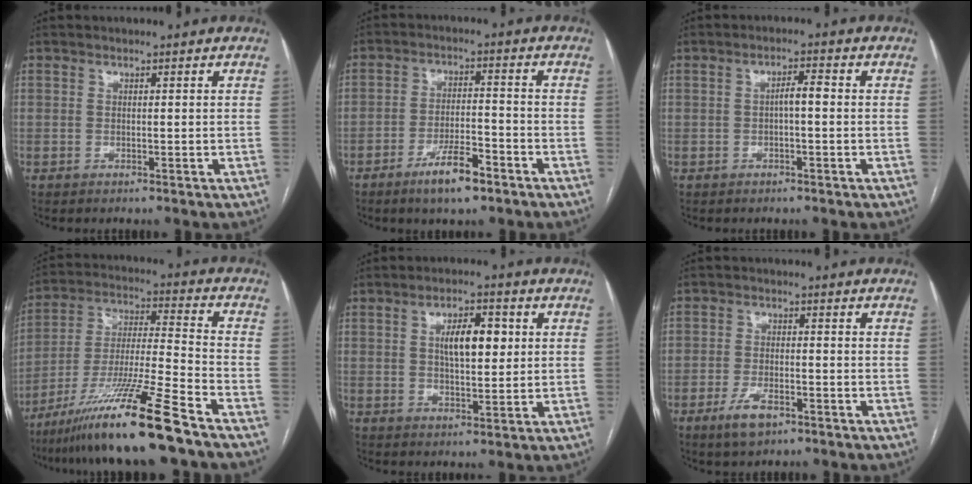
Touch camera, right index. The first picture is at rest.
{"total": 7.3, "force": [-4.8, 1.8, 5.3], "torque": [-0.097, -0.002, -0.081]}
{"total": 2.6, "force": [-0.2, 0.5, 2.6], "torque": [-0.041, 0.006, -0.004]}
{"total": 18.1, "force": [-13.1, -1.1, 12.5], "torque": [-0.252, -0.033, -0.238]}
{"total": 7.1, "force": [1.6, 2.6, 6.4], "torque": [-0.110, 0.012, 0.029]}
{"total": 5.1, "force": [-3.1, 2.3, 3.4], "torque": [-0.068, -0.002, -0.051]}